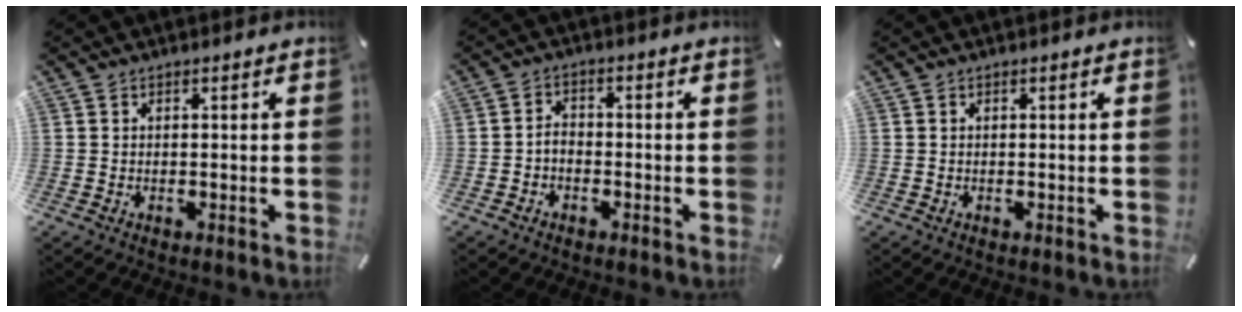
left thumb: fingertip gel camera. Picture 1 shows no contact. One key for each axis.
{"total": 2.8, "fx": -1.5, "fy": 2.0, "fz": 1.2, "tx": -0.023, "ty": 0.012, "tz": -0.030}
{"total": 0.0}